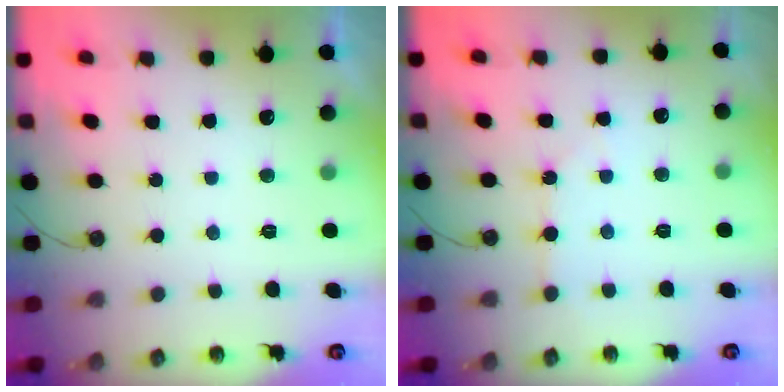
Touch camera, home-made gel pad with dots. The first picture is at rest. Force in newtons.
{"total": 3.5, "press": 3.5, "slide": 0.4}